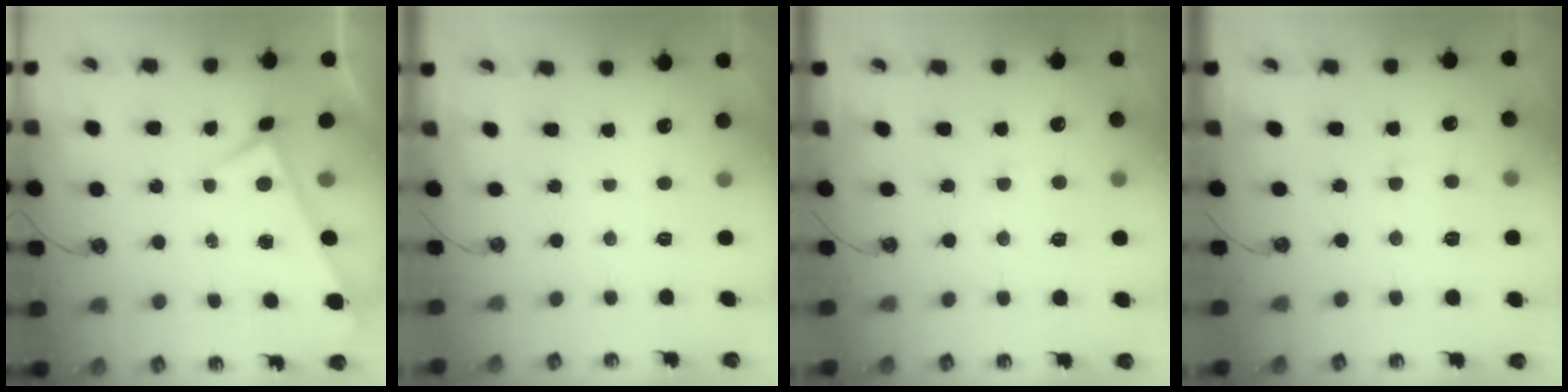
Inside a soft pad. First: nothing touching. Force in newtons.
{"total": 0.0}
{"total": 1.1, "press": 0.7, "slide": 0.8}
{"total": 1.7, "press": 1.7, "slide": 0.5}